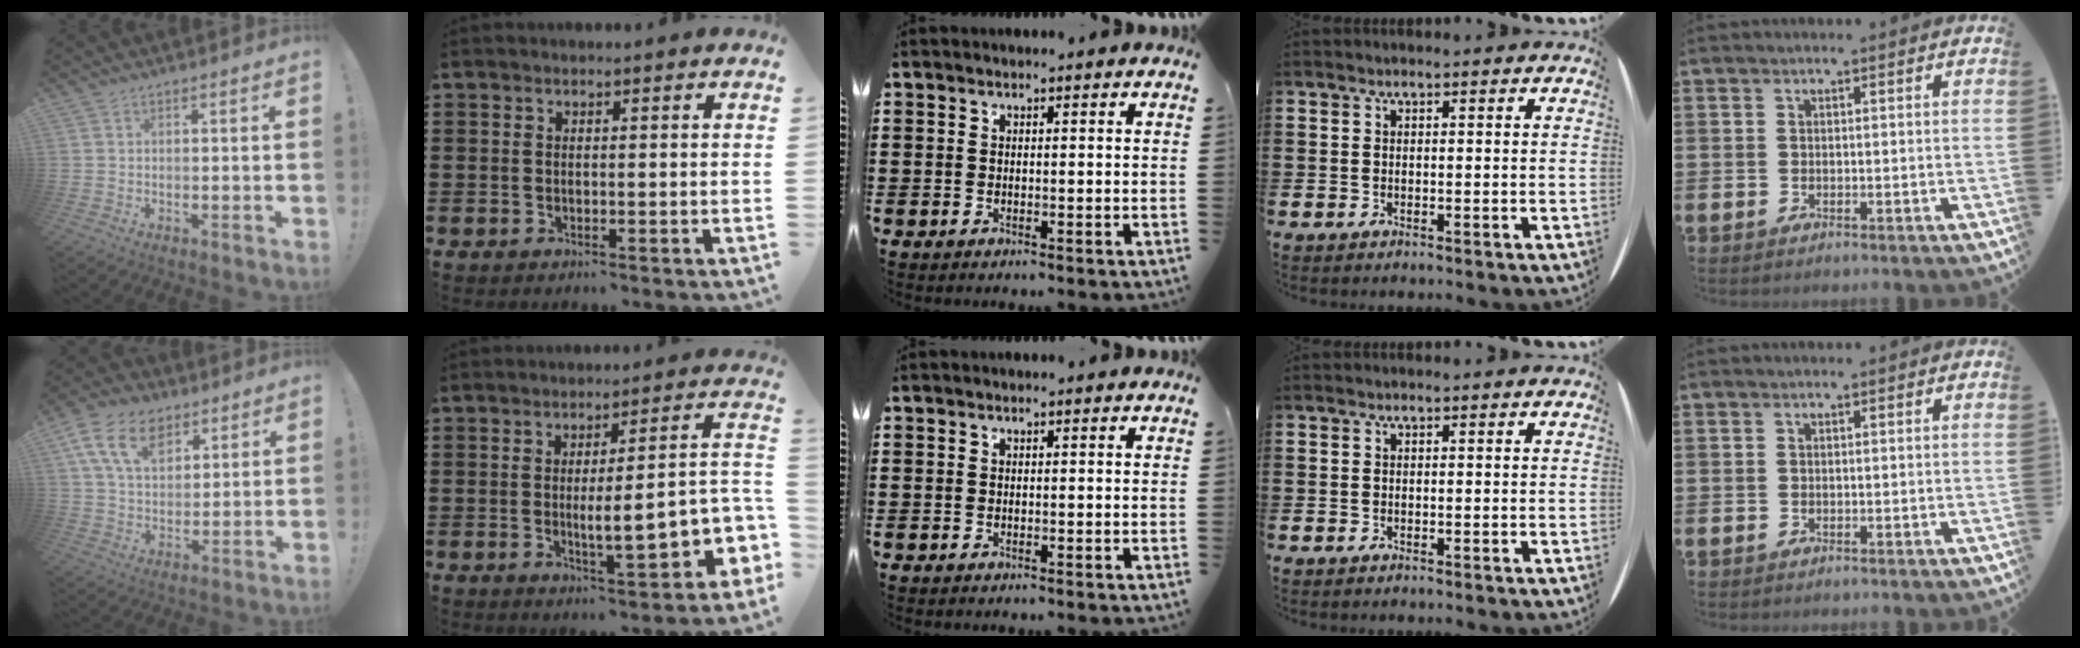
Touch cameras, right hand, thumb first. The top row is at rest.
{"thumb": {"total": 14.4, "force": [7.2, 9.3, 8.3], "torque": [-0.133, -0.024, 0.136]}, "index": {"total": 9.9, "force": [-2.2, 2.4, 9.3], "torque": [-0.122, -0.015, -0.039]}}